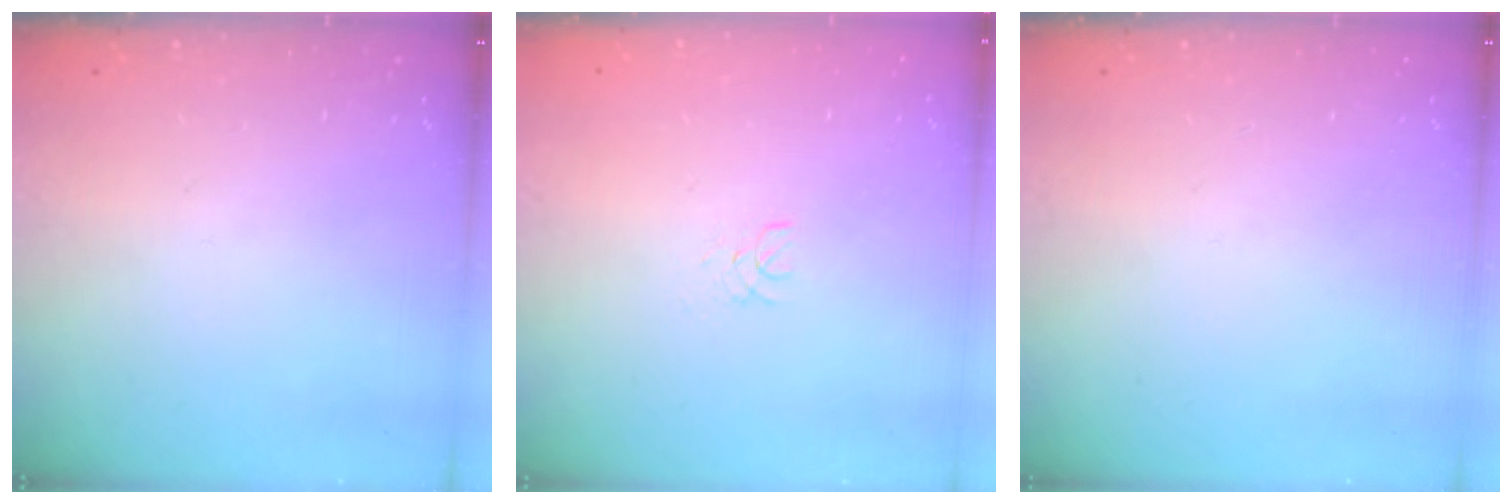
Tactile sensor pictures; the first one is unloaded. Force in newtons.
{"total": 1.3, "press": 1.3, "slide": 0.1}
{"total": 0.0}